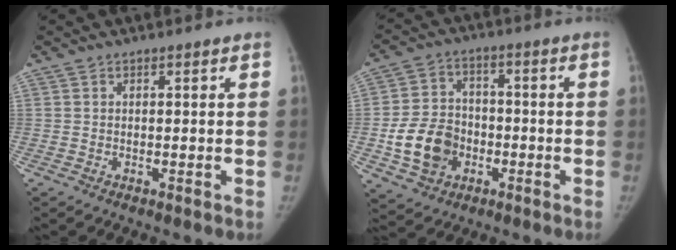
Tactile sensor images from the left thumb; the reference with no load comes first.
{"total": 11.8, "force": [-3.4, 9.5, 6.1], "torque": [-0.086, 0.020, -0.058]}